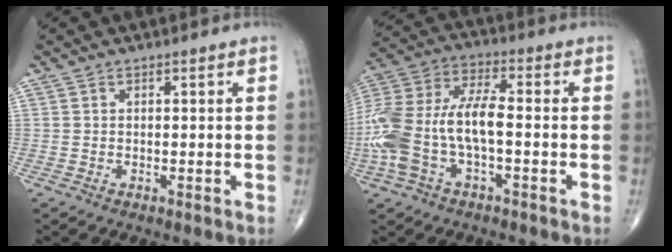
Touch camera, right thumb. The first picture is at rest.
{"total": 17.9, "force": [-3.2, 8.2, 15.6], "torque": [-0.360, 0.034, -0.059]}